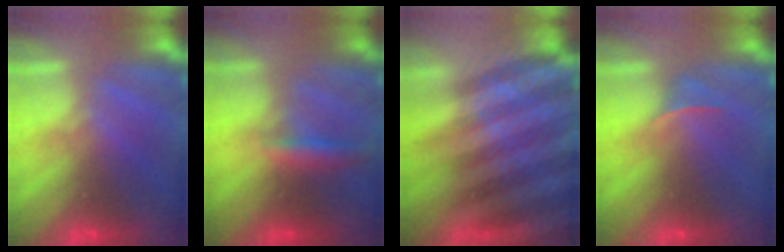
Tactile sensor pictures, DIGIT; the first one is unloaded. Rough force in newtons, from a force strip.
{"total": 2.8}
{"total": 6.4}
{"total": 2.6}